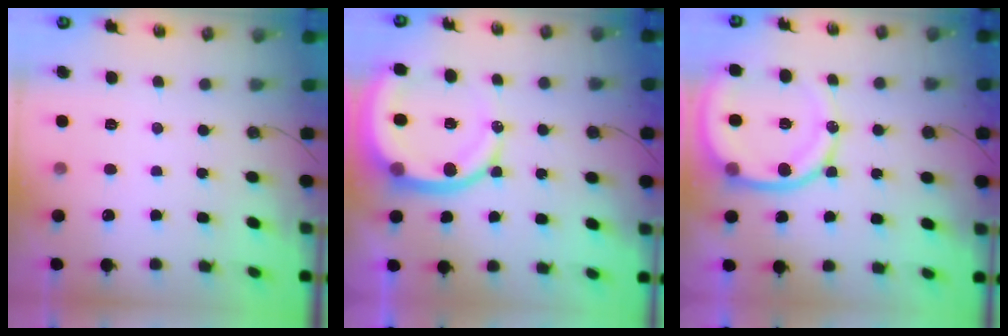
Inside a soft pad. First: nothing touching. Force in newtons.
{"total": 13.6, "press": 13.5, "slide": 1.6}
{"total": 14.6, "press": 14.4, "slide": 2.0}